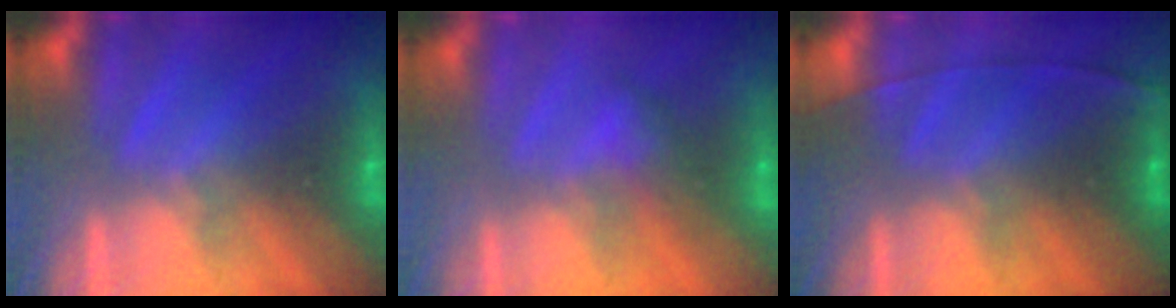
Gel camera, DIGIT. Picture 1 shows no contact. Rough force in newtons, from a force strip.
{"total": 2.7}
{"total": 1.6}